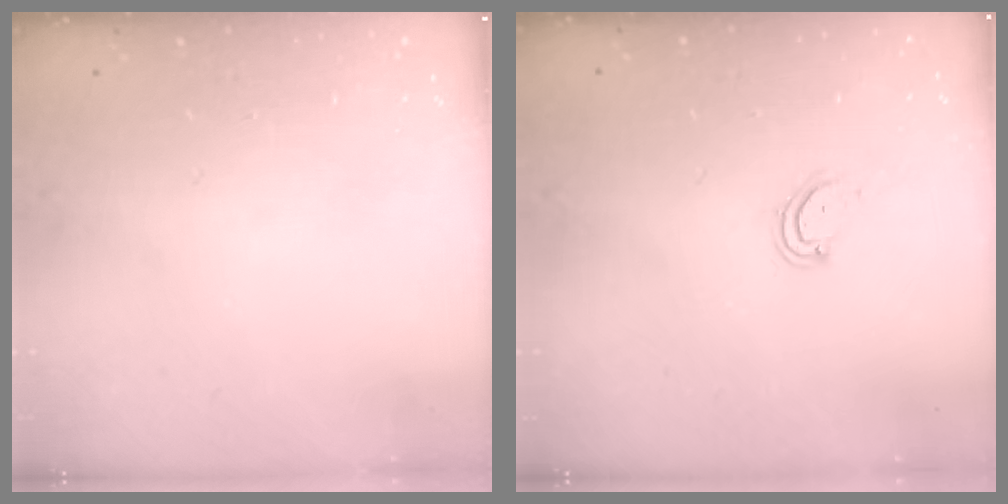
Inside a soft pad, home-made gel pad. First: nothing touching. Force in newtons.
{"total": 3.7, "press": 3.7, "slide": 0.4}